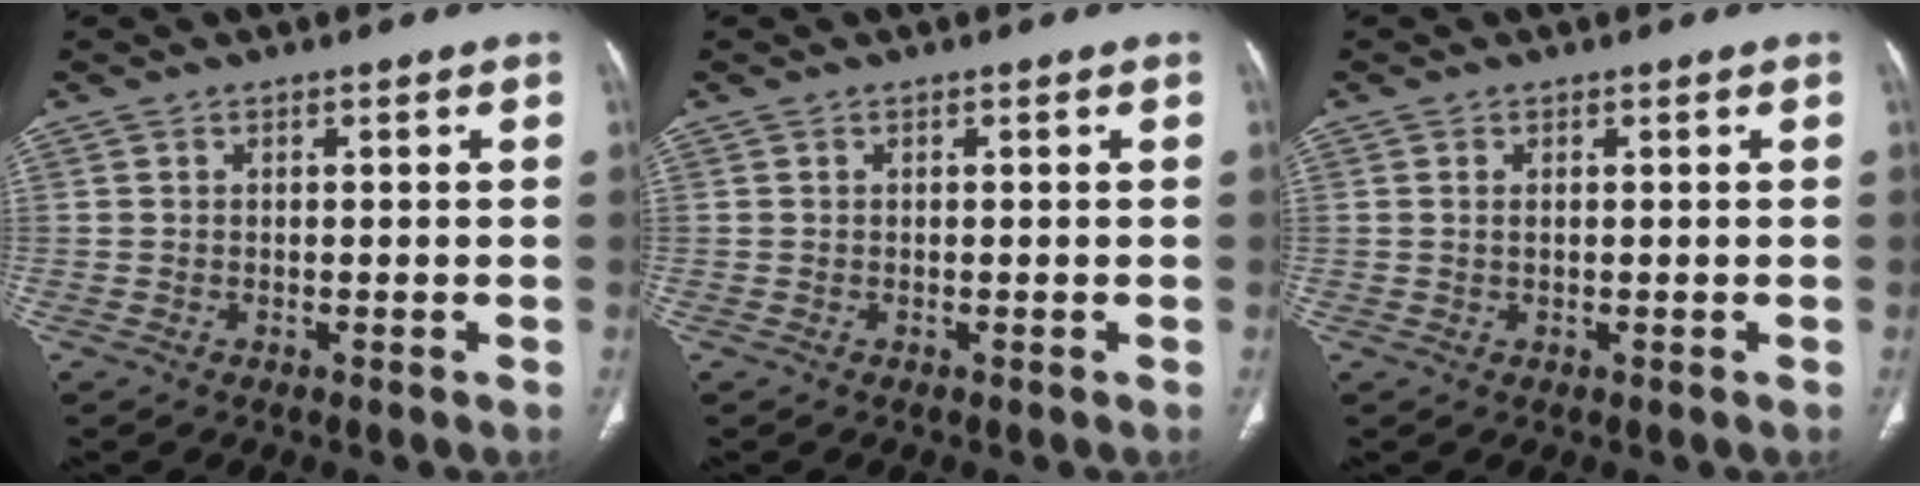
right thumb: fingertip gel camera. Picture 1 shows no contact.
{"total": 0.0}
{"total": 0.9, "force": [0.3, 0.4, 0.7], "torque": [-0.018, 0.001, 0.008]}